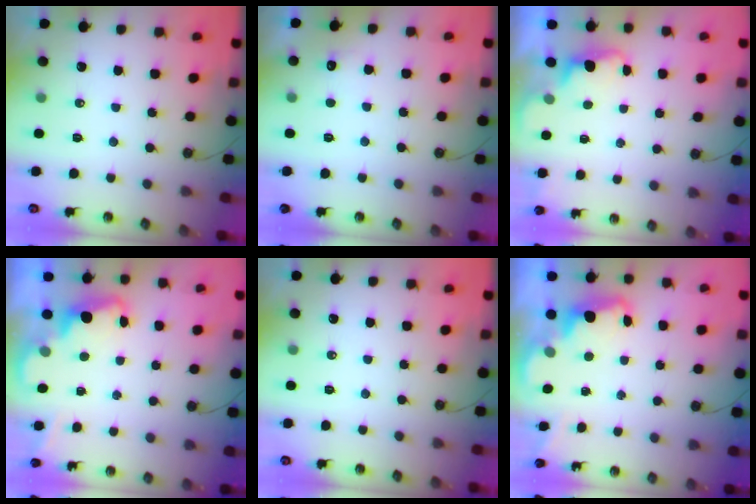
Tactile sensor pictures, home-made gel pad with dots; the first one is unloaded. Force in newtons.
{"total": 5.0, "press": 4.9, "slide": 1.2}
{"total": 1.6, "press": 1.3, "slide": 0.8}
{"total": 2.4, "press": 2.3, "slide": 0.6}
{"total": 0.0}
{"total": 2.4, "press": 2.3, "slide": 0.7}